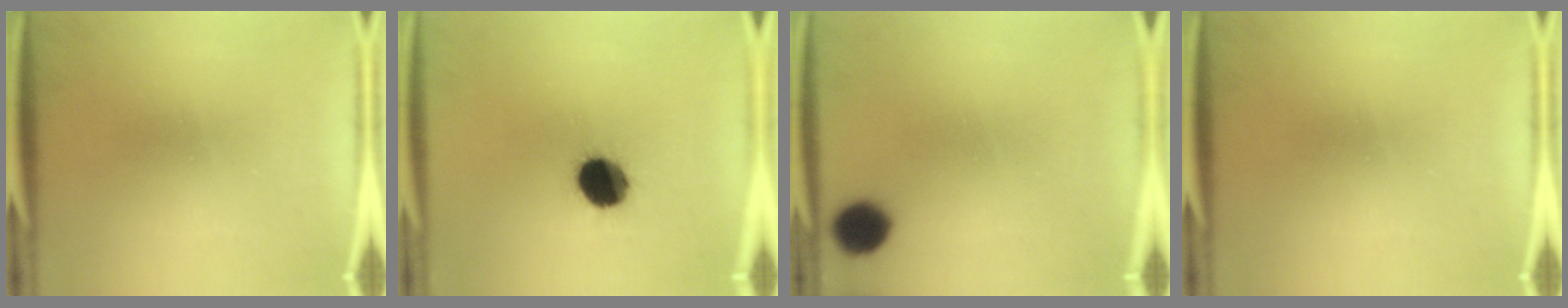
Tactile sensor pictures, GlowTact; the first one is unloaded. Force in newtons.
{"total": 11.6}
{"total": 8.1}
{"total": 0.0}